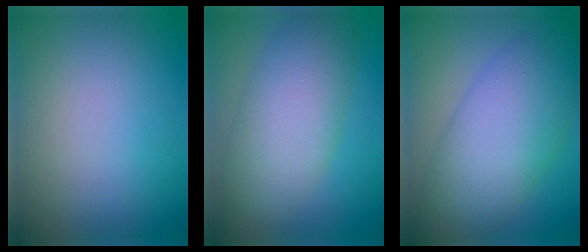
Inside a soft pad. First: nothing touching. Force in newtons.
{"total": 7.5, "press": 7.5, "slide": 0.3}
{"total": 9.4, "press": 9.4, "slide": 0.3}